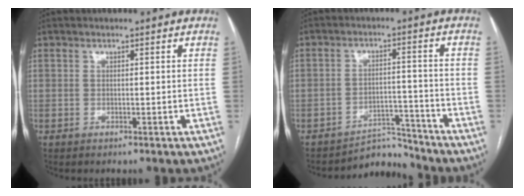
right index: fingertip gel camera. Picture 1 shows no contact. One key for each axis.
{"total": 5.1, "fx": -4.8, "fy": 0.9, "fz": -1.2, "tx": 0.024, "ty": 0.027, "tz": -0.072}